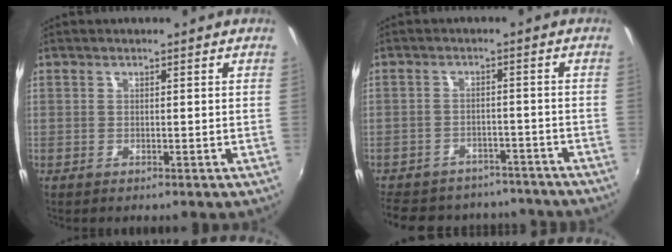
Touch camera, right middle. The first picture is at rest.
{"total": 18.7, "force": [-15.7, 8.2, 6.2], "torque": [-0.146, 0.019, -0.202]}